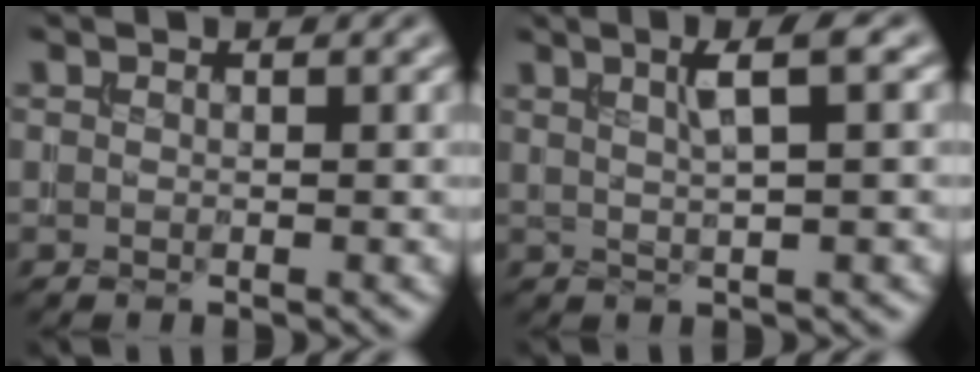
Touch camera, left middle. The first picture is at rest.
{"total": 3.0, "force": [1.2, 0.5, 2.7], "torque": [-0.040, 0.006, 0.021]}